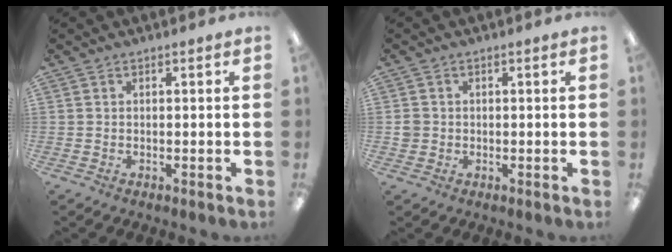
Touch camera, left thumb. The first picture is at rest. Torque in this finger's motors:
{"motor_torque": [-0.17, 0.17, -0.07, -0.08, 0.00]}